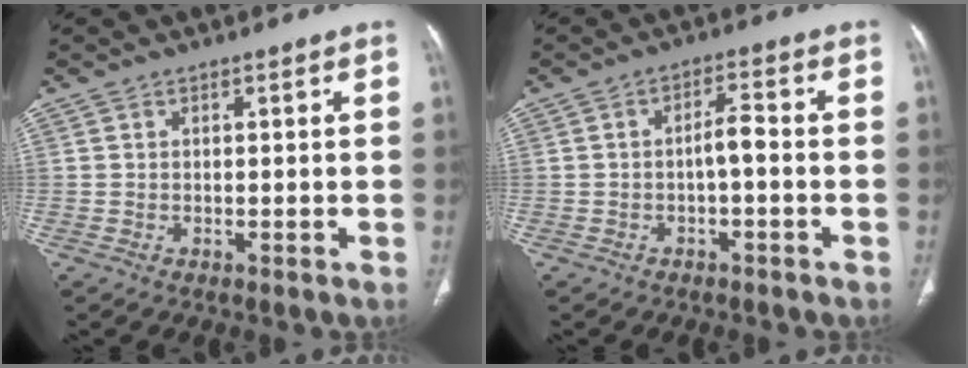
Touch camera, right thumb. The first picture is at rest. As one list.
[{"total": 3.4, "force": [-1.0, 1.1, 3.1], "torque": [-0.051, 0.021, -0.016]}]